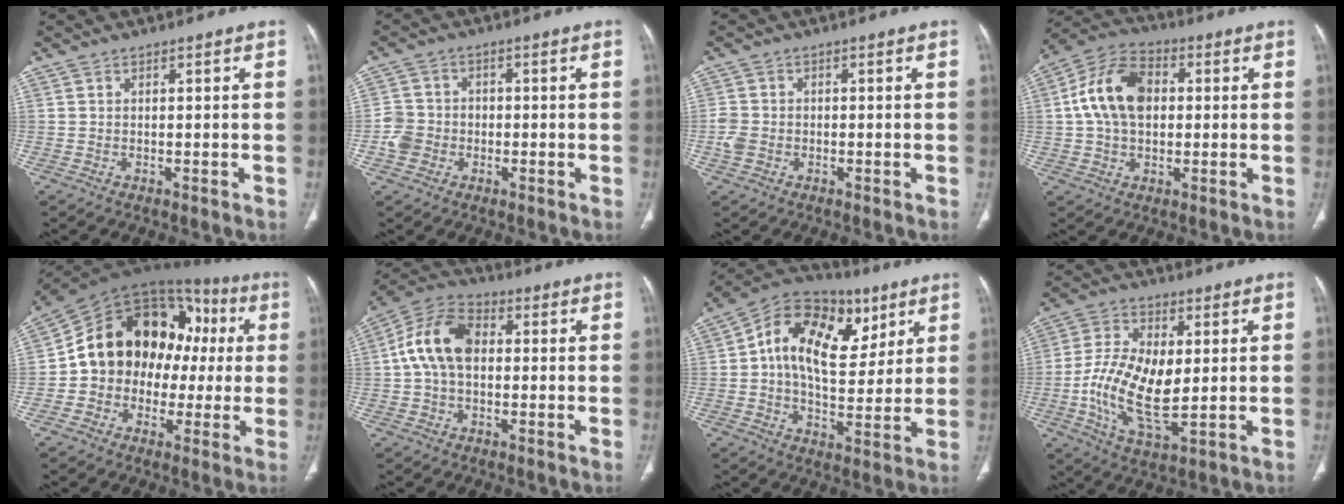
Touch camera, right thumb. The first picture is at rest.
{"total": 5.6, "force": [-1.6, 5.0, 1.9], "torque": [-0.019, 0.017, -0.035]}
{"total": 3.2, "force": [-0.9, 2.6, 1.7], "torque": [-0.037, 0.006, -0.017]}
{"total": 13.4, "force": [1.5, 9.0, 9.8], "torque": [-0.168, 0.023, 0.018]}
{"total": 21.1, "force": [1.0, 15.9, 13.9], "torque": [-0.173, 0.062, 0.014]}
{"total": 12.1, "force": [0.9, 8.0, 9.0], "torque": [-0.167, 0.030, 0.006]}
{"total": 19.7, "force": [6.4, 12.5, 13.8], "torque": [-0.186, 0.009, 0.096]}
{"total": 14.7, "force": [-0.4, 7.3, 12.8], "torque": [-0.240, -0.009, -0.005]}